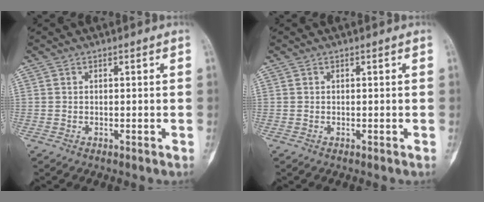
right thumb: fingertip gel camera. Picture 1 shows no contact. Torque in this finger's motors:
{"motor_torque": [0.10, 0.06, 0.02, 0.00, 0.03]}